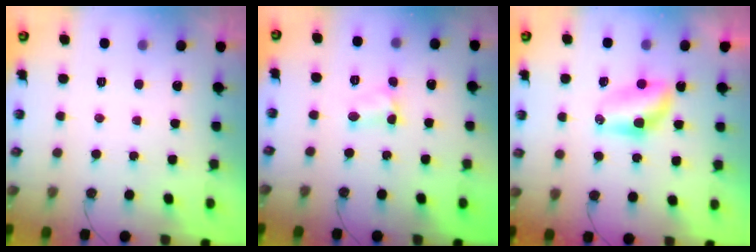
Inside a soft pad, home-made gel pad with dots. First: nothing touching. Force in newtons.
{"total": 4.4, "press": 4.4, "slide": 0.4}
{"total": 5.8, "press": 5.7, "slide": 0.7}